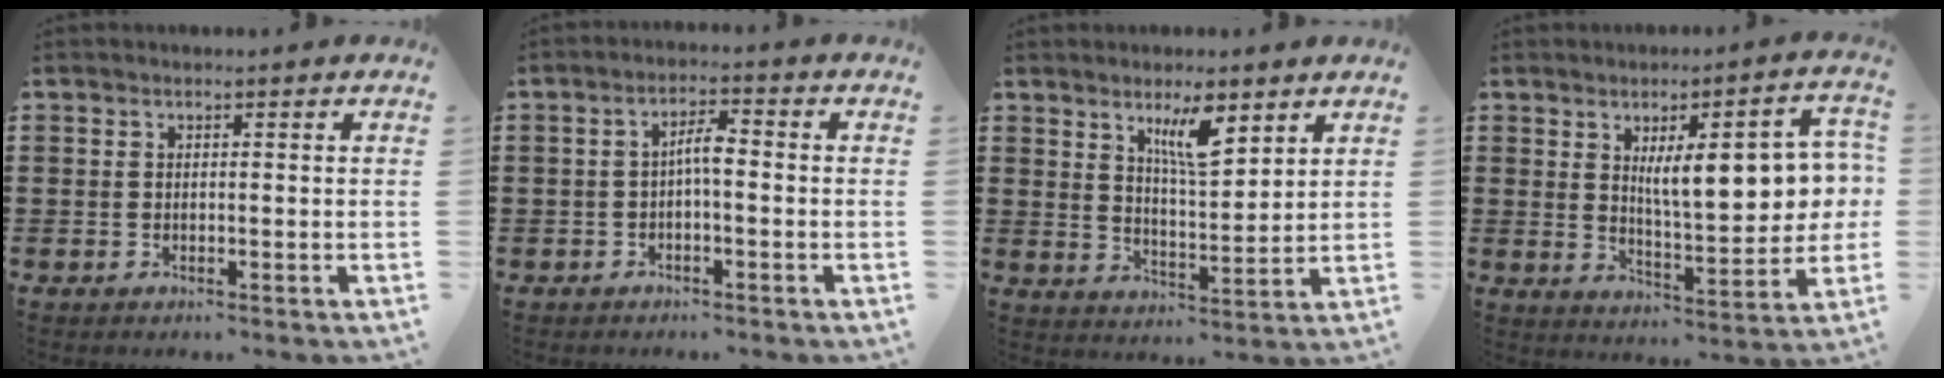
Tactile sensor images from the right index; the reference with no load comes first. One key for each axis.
{"total": 3.2, "fx": -0.5, "fy": 0.8, "fz": 3.0, "tx": -0.057, "ty": 0.007, "tz": -0.013}
{"total": 7.1, "fx": 4.6, "fy": 1.9, "fz": 5.1, "tx": -0.086, "ty": -0.013, "tz": 0.074}
{"total": 11.2, "fx": 2.8, "fy": 3.7, "fz": 10.1, "tx": -0.151, "ty": -0.004, "tz": 0.040}